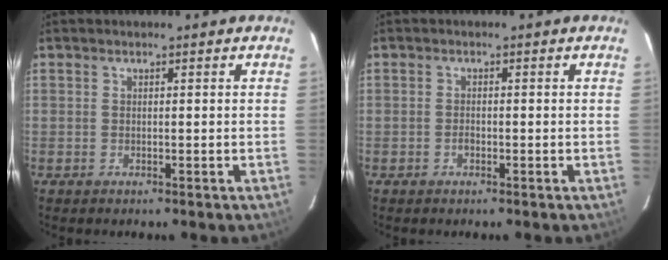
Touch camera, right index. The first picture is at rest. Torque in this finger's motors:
{"motor_torque": [0.16, -0.02, 0.08, 0.01]}